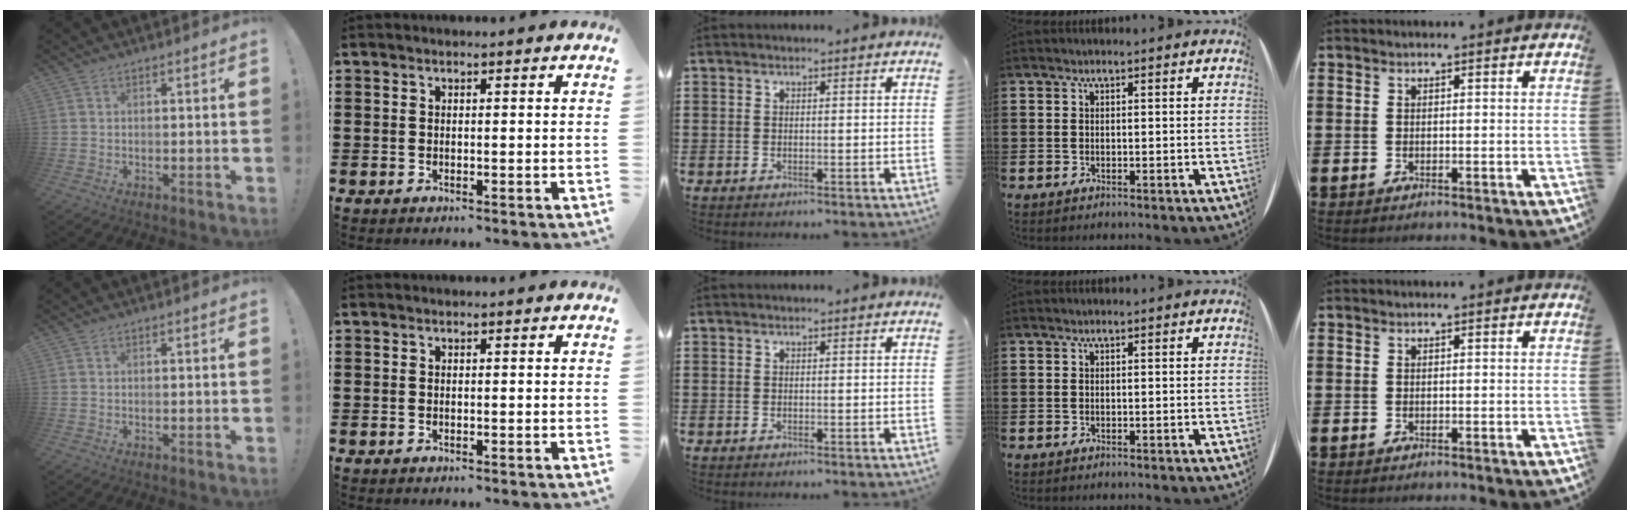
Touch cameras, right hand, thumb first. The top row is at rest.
{}